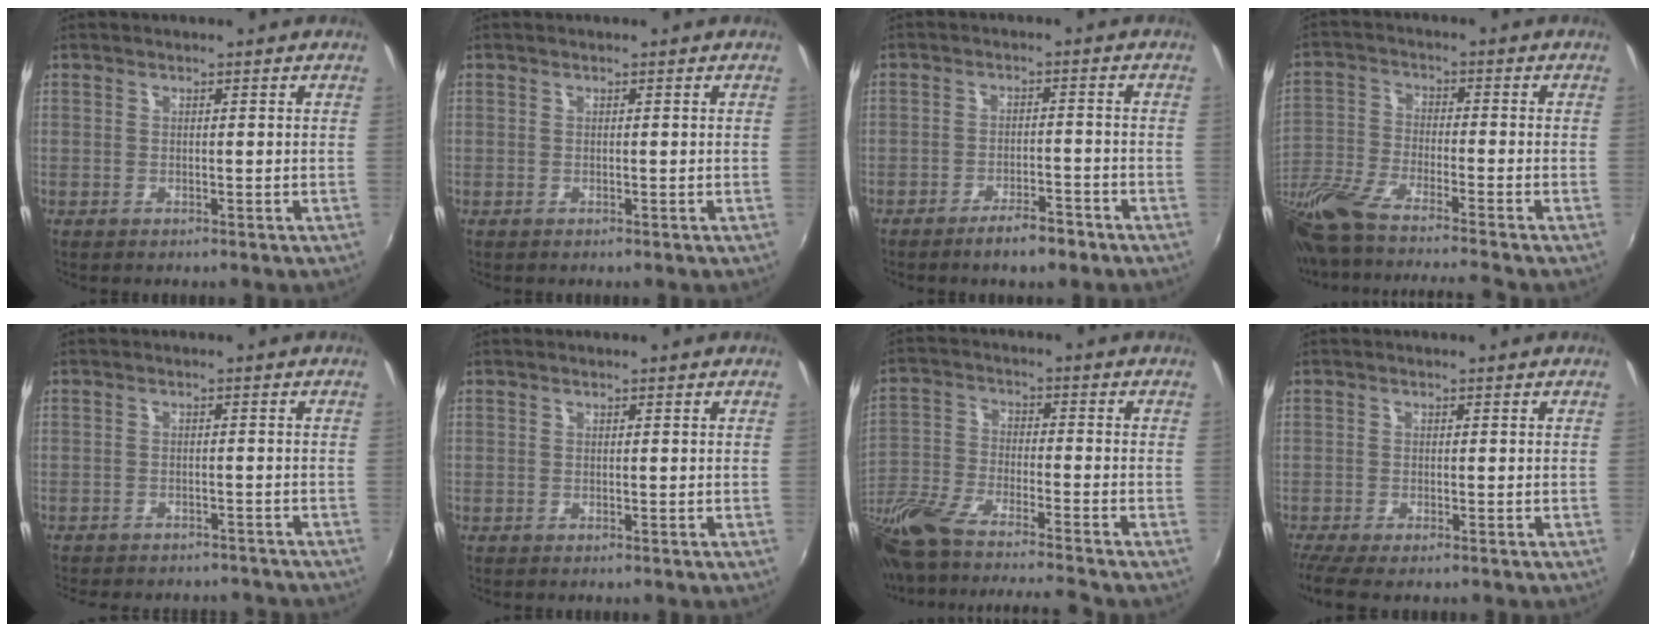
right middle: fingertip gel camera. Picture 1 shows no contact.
{"total": 0.0}
{"total": 5.2, "force": [-4.0, 1.3, 3.1], "torque": [-0.062, 0.001, -0.058]}
{"total": 18.3, "force": [-15.2, 0.8, 10.1], "torque": [-0.209, -0.062, -0.275]}
{"total": 10.8, "force": [-9.6, 3.3, 3.6], "torque": [-0.085, -0.008, -0.122]}
{"total": 0.0}
{"total": 20.1, "force": [-16.4, 1.8, 11.5], "torque": [-0.228, -0.061, -0.291]}
{"total": 3.5, "force": [-2.7, 0.0, 2.2], "torque": [-0.052, -0.018, -0.051]}